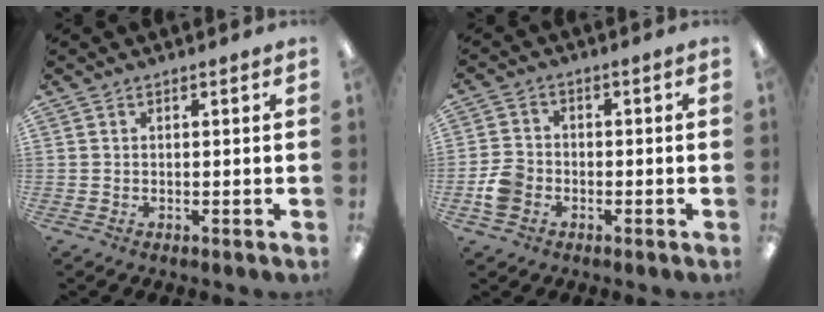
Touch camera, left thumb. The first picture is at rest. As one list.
[{"total": 5.8, "force": [-2.2, 4.4, 2.9], "torque": [-0.057, 0.013, -0.040]}]